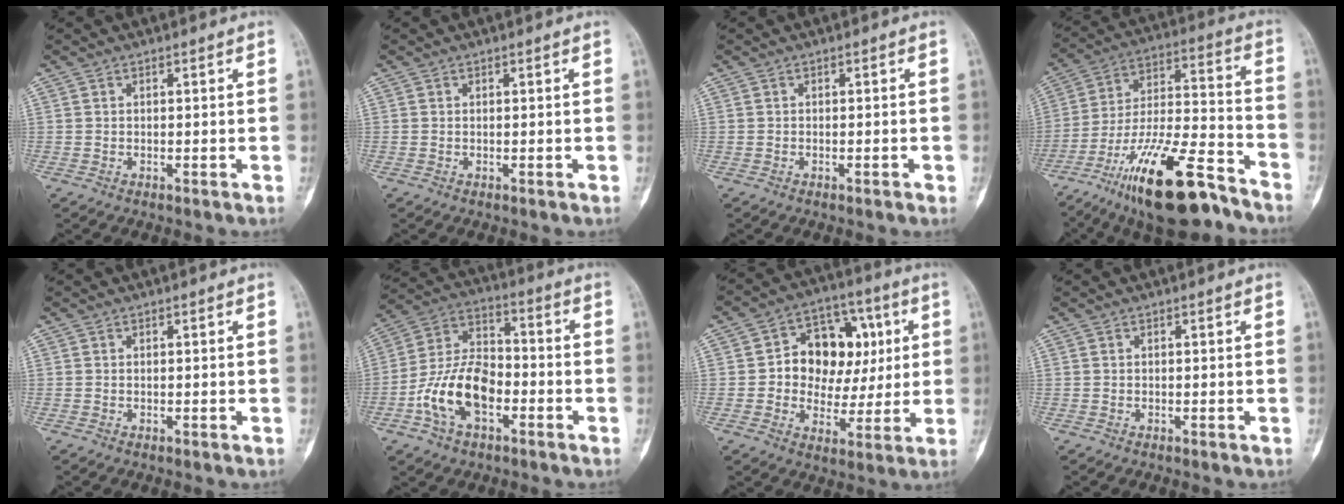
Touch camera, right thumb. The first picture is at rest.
{"total": 0.0}
{"total": 0.7, "force": [-0.3, 0.2, 0.6], "torque": [-0.010, -0.001, -0.004]}
{"total": 23.3, "force": [-15.6, 6.8, 15.9], "torque": [-0.271, 0.077, -0.265]}
{"total": 0.0}
{"total": 14.2, "force": [-4.7, 8.4, 10.5], "torque": [-0.190, 0.039, -0.089]}
{"total": 15.4, "force": [2.3, 11.6, 9.9], "torque": [-0.089, 0.020, 0.037]}
{"total": 0.0}